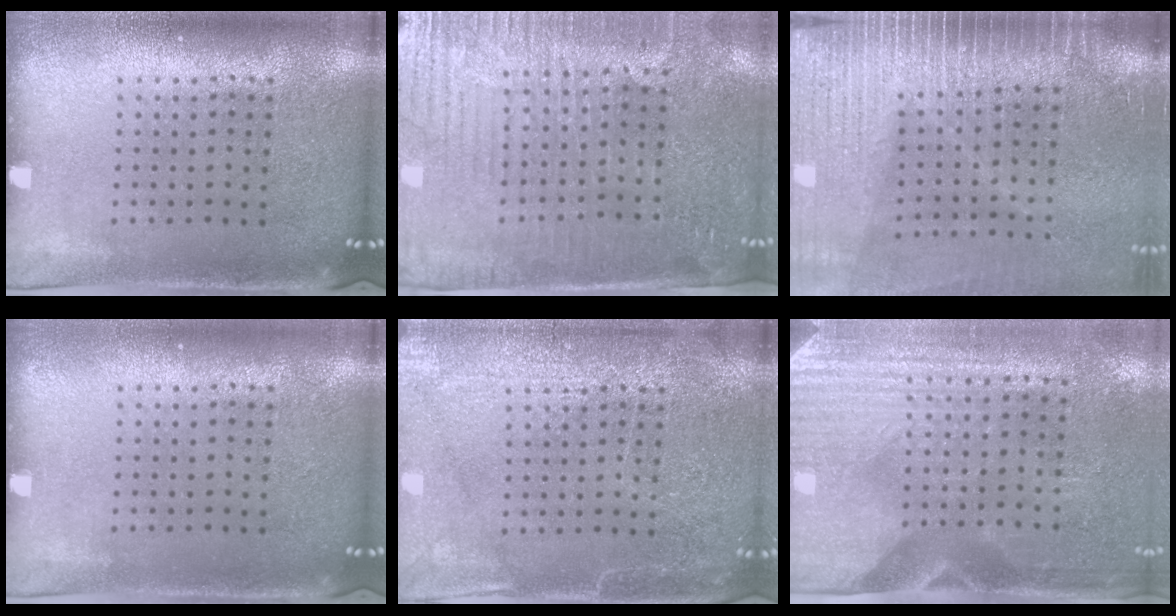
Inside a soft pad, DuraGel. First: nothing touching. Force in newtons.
{"total": 3.7, "press": 3.5, "slide": 1.2}
{"total": 3.8, "press": 3.3, "slide": 1.9}
{"total": 0.0}
{"total": 4.0, "press": 3.9, "slide": 0.5}
{"total": 3.1, "press": 2.7, "slide": 1.5}